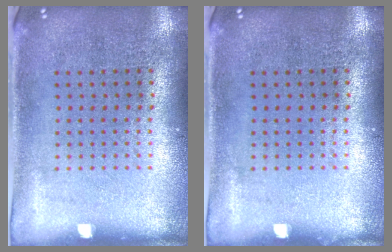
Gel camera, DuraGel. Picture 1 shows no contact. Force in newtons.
{"total": 0.0}